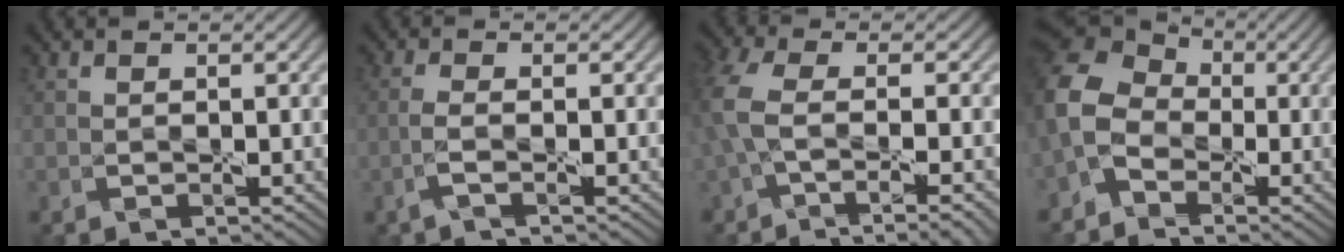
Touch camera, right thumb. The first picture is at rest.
{"total": 1.3, "force": [-0.7, -0.8, 0.7], "torque": [-0.019, 0.013, -0.022]}
{"total": 6.8, "force": [-2.2, 2.1, 6.1], "torque": [-0.155, -0.004, -0.043]}
{"total": 6.7, "force": [-2.1, 5.3, 3.6], "torque": [-0.104, -0.004, -0.060]}